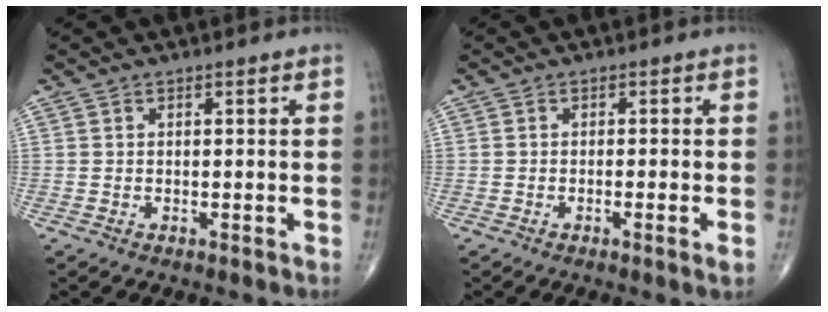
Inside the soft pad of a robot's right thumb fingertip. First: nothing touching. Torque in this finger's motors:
{"motor_torque": [-0.07, 0.06, -0.07, -0.06, -0.01]}